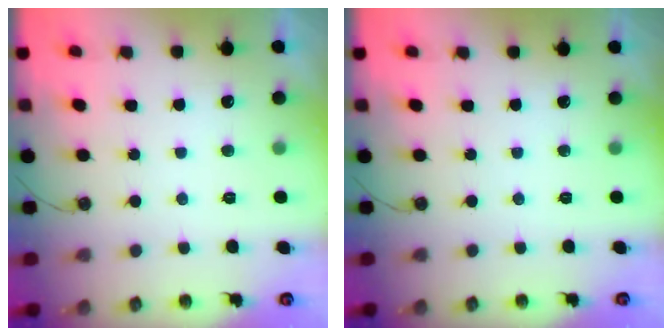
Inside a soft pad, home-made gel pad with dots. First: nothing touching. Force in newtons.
{"total": 0.0}